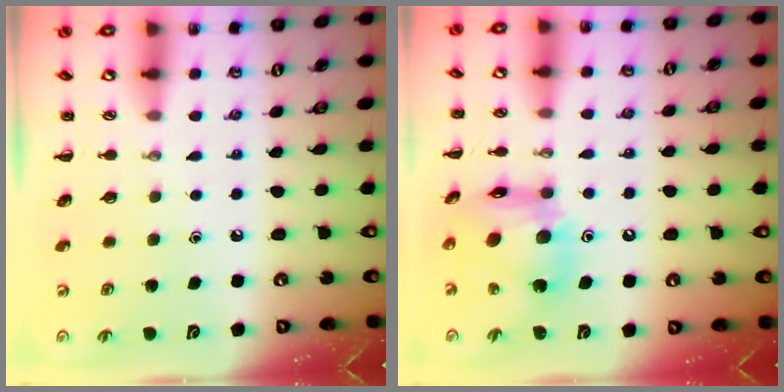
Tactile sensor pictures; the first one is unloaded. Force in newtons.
{"total": 16.4, "press": 16.2, "slide": 2.3}